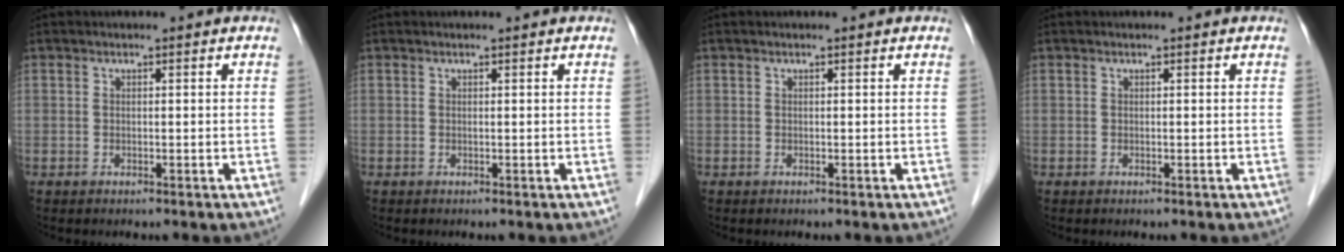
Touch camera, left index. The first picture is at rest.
{"total": 0.0}
{"total": 0.0}
{"total": 0.0}